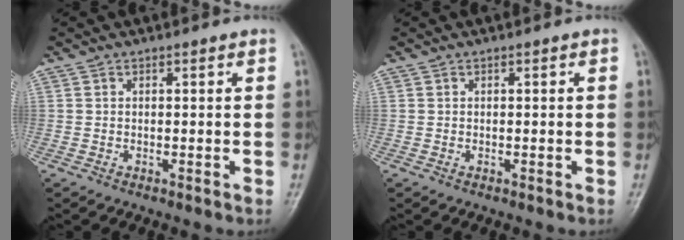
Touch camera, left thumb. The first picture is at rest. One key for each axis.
{"total": 0.0}